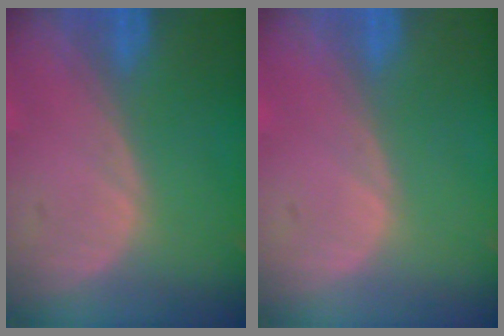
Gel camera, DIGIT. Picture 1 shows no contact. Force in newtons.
{"total": 0.0}